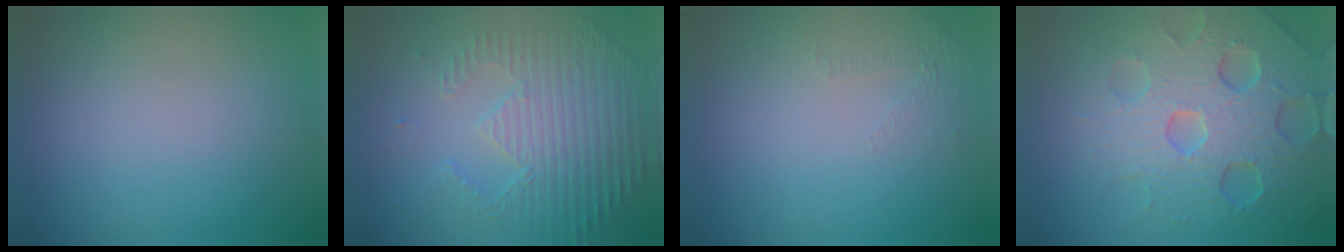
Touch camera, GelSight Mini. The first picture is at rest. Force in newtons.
{"total": 5.0, "press": 3.5, "slide": 3.5}
{"total": 0.9, "press": 0.4, "slide": 0.8}
{"total": 7.3, "press": 7.2, "slide": 1.5}